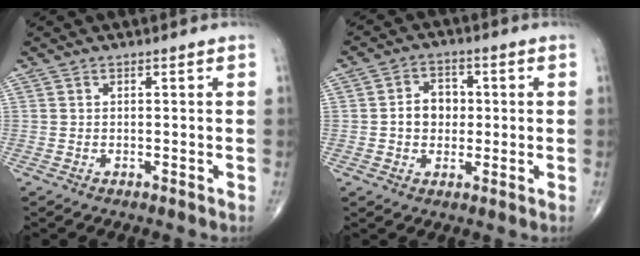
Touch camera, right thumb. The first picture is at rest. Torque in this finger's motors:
{"motor_torque": [0.99, 1.15, 0.52, -0.20, 0.03]}